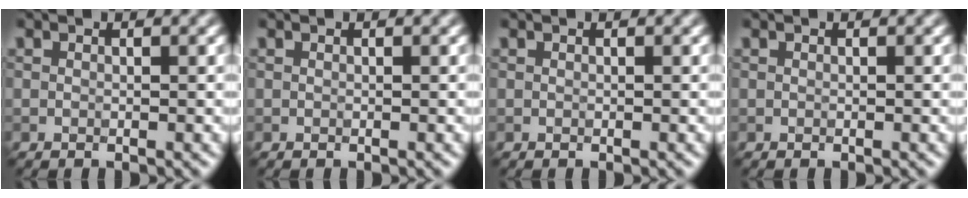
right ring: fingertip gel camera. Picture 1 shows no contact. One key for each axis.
{"total": 0.0}
{"total": 0.0}
{"total": 0.0}